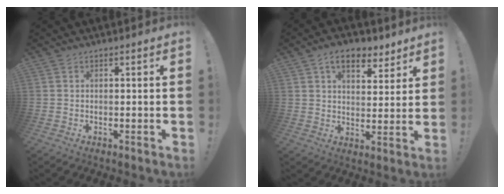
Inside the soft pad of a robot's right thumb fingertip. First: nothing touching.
{"total": 9.7, "force": [6.2, 5.3, 5.4], "torque": [-0.074, -0.026, 0.112]}